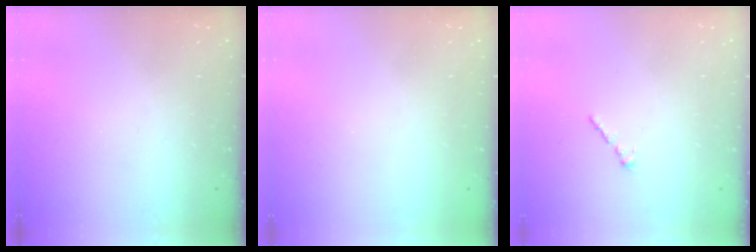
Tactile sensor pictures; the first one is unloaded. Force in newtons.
{"total": 1.3, "press": 1.3, "slide": 0.2}
{"total": 1.7, "press": 1.7, "slide": 0.5}